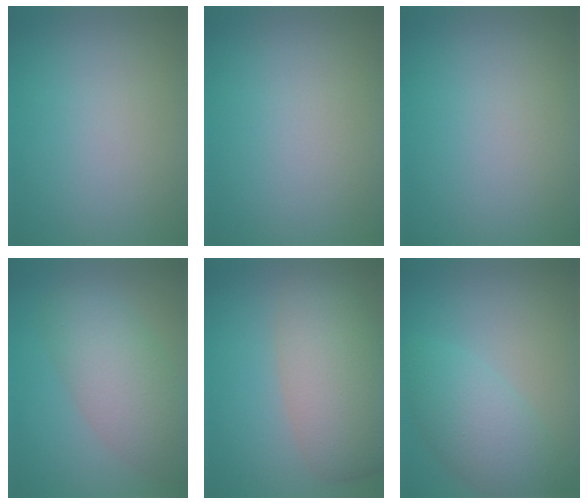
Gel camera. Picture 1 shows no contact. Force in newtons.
{"total": 0.0}
{"total": 0.0}
{"total": 6.0, "press": 6.0, "slide": 0.2}
{"total": 7.6, "press": 7.6, "slide": 0.3}
{"total": 4.7, "press": 4.7, "slide": 0.1}